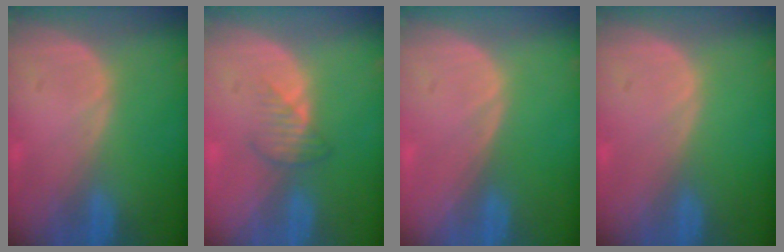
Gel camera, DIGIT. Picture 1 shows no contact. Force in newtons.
{"total": 2.8, "press": 2.7, "slide": 0.8}
{"total": 0.0}
{"total": 0.0}